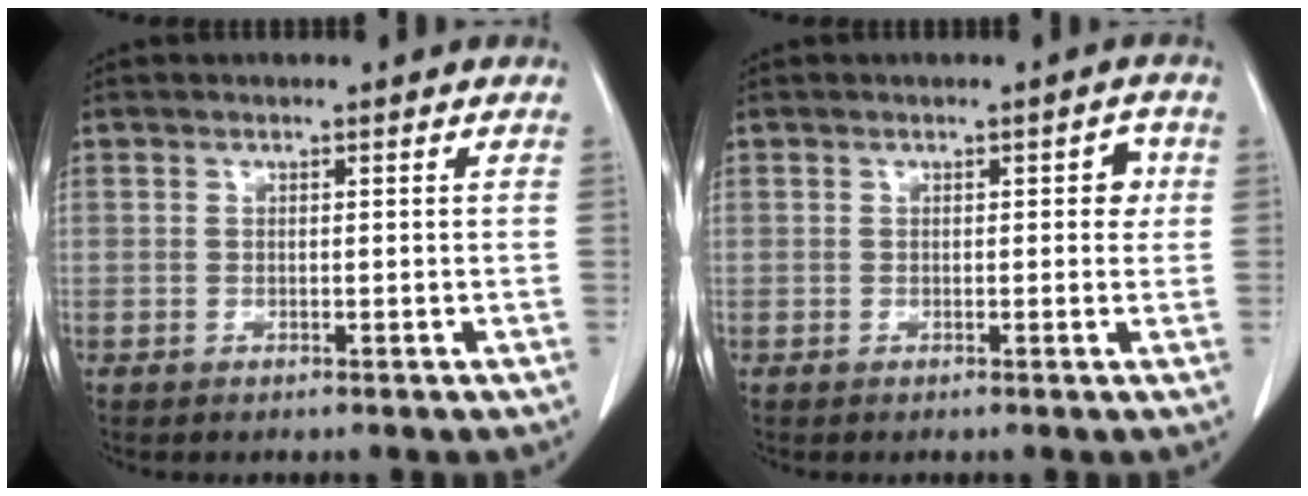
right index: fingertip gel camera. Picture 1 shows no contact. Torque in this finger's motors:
{"motor_torque": [0.03, 0.04, 0.02, 0.00]}